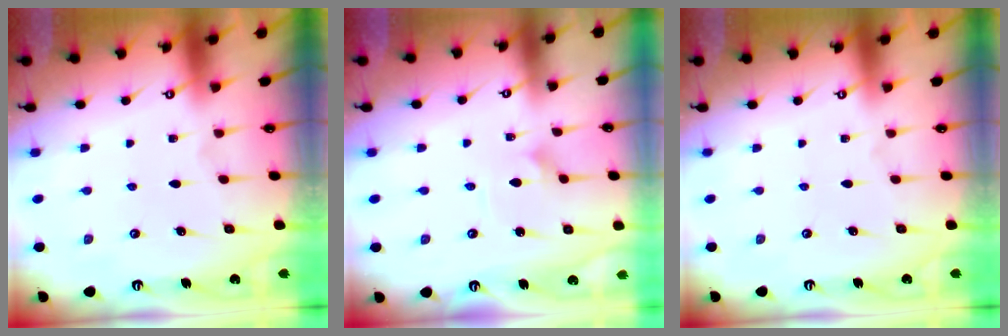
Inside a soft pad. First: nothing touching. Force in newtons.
{"total": 2.7, "press": 2.7, "slide": 0.2}
{"total": 0.0}